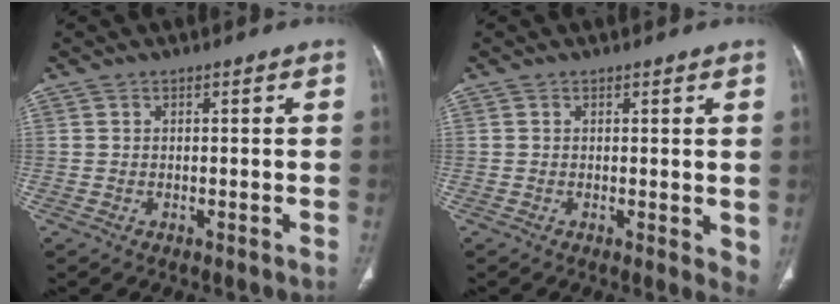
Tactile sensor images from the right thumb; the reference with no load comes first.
{"total": 3.5, "force": [0.2, 1.4, 3.2], "torque": [-0.039, -0.011, 0.003]}